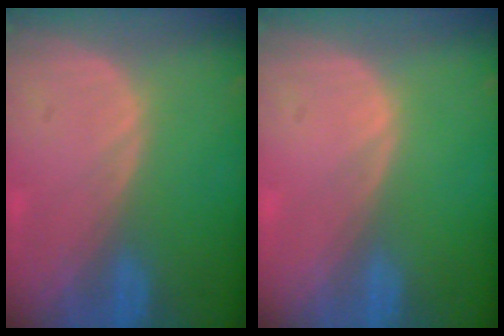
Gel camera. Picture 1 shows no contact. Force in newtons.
{"total": 0.0}